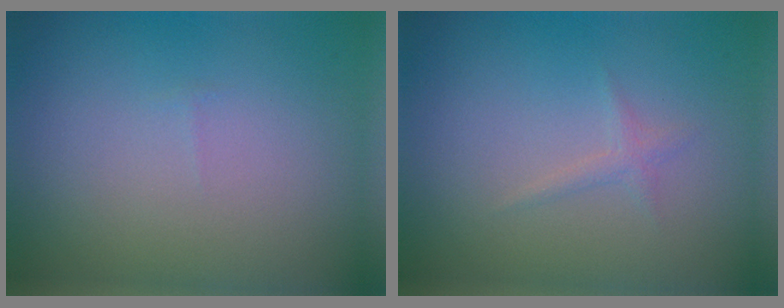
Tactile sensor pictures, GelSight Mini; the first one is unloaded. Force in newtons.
{"total": 0.8, "press": 0.8, "slide": 0.0}